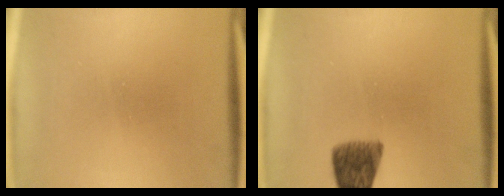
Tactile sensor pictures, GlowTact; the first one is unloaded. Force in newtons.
{"total": 6.7}